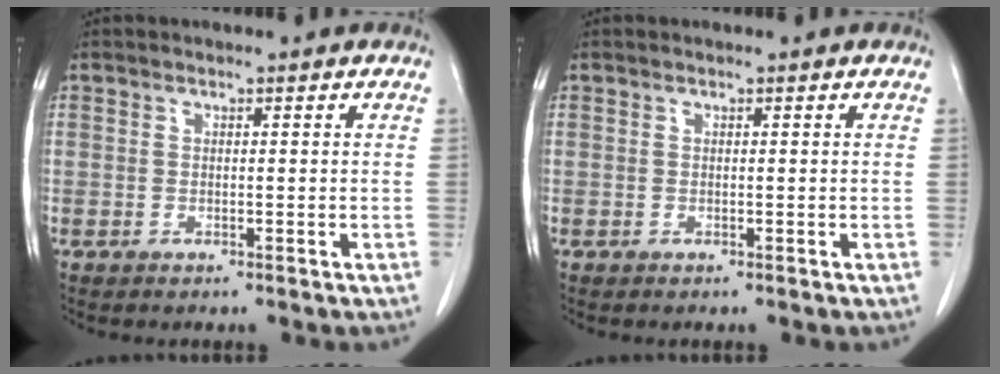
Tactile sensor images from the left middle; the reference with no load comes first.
{"total": 0.0}